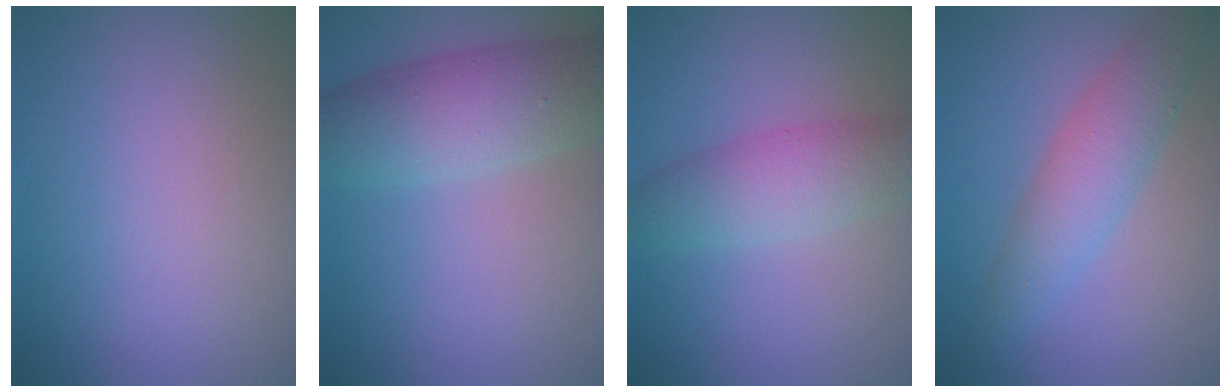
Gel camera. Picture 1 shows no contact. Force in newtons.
{"total": 7.0, "press": 7.0, "slide": 0.2}
{"total": 4.6, "press": 4.6, "slide": 0.1}
{"total": 4.3, "press": 4.3, "slide": 0.1}